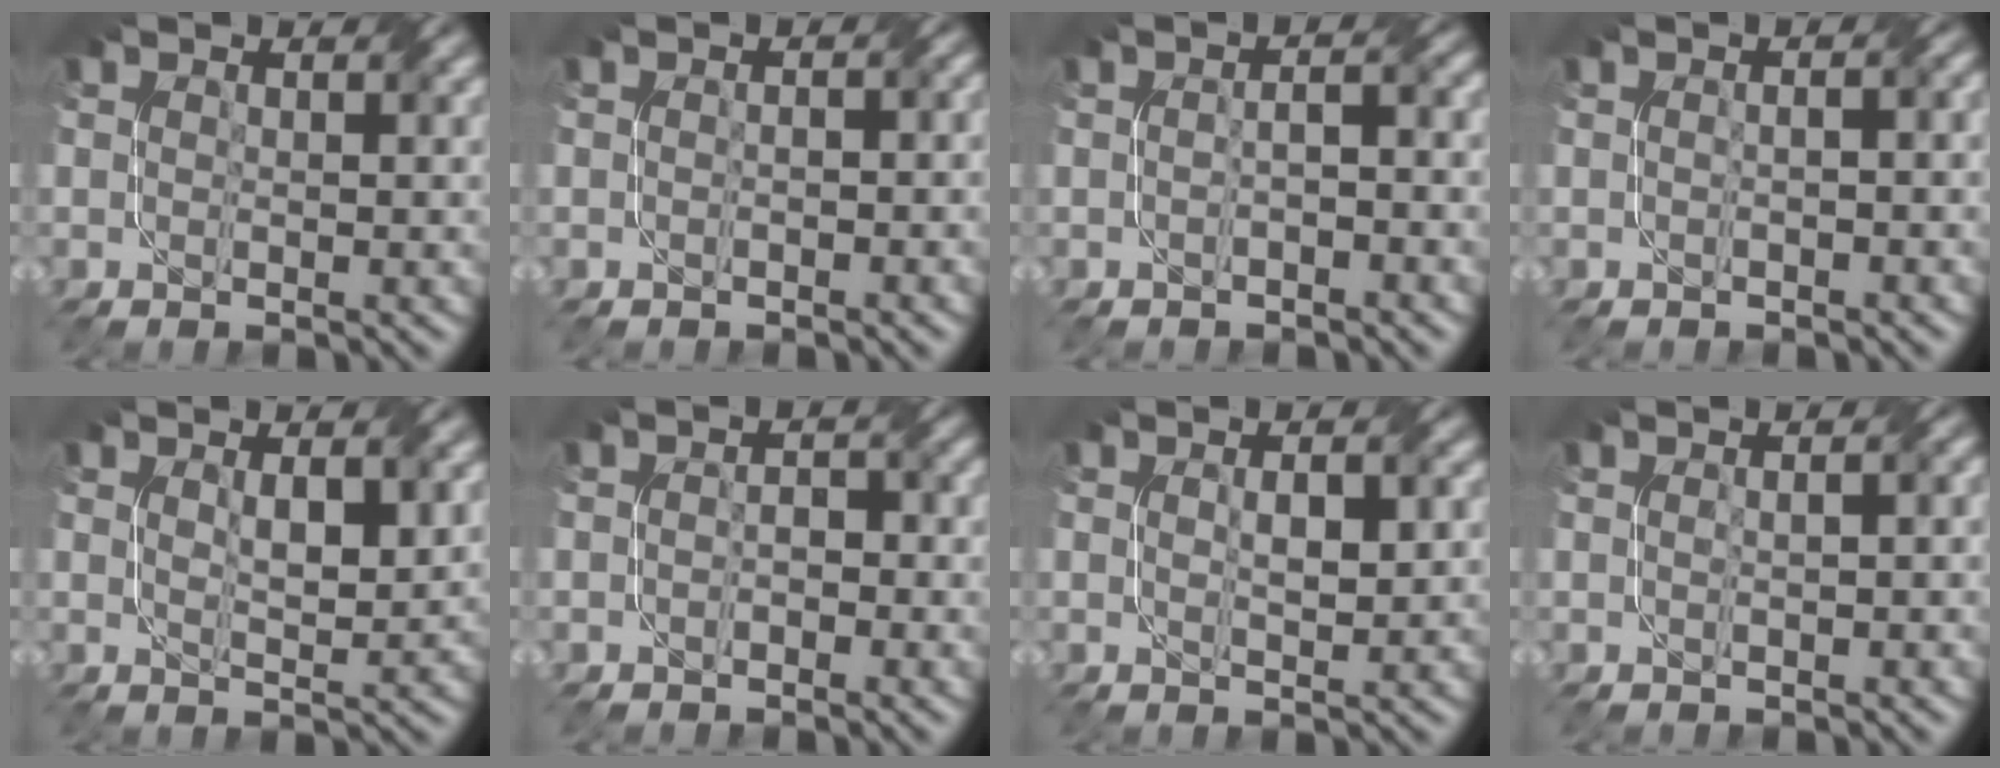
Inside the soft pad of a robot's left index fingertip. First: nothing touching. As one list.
[{"total": 1.1, "force": [-0.4, 0.4, 1.0], "torque": [-0.019, 0.001, -0.010]}, {"total": 2.1, "force": [-0.6, 0.6, 2.0], "torque": [-0.031, 0.005, -0.012]}, {"total": 2.4, "force": [0.0, 1.1, 2.2], "torque": [-0.022, 0.009, -0.012]}, {"total": 2.5, "force": [0.8, 0.7, 2.2], "torque": [-0.042, 0.000, 0.020]}, {"total": 1.3, "force": [-0.8, 0.7, 0.9], "torque": [-0.016, 0.005, -0.012]}, {"total": 2.0, "force": [0.3, 0.6, 1.9], "torque": [-0.038, 0.003, 0.008]}, {"total": 2.3, "force": [0.3, 1.0, 2.0], "torque": [-0.022, 0.009, -0.004]}]